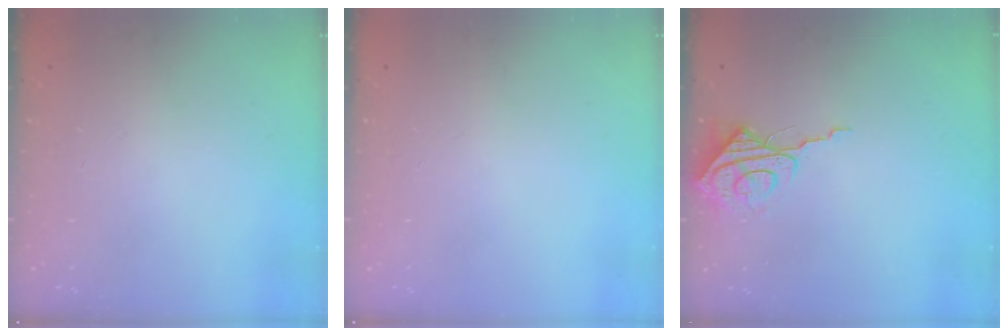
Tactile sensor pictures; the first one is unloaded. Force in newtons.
{"total": 0.0}
{"total": 7.7, "press": 7.7, "slide": 0.4}